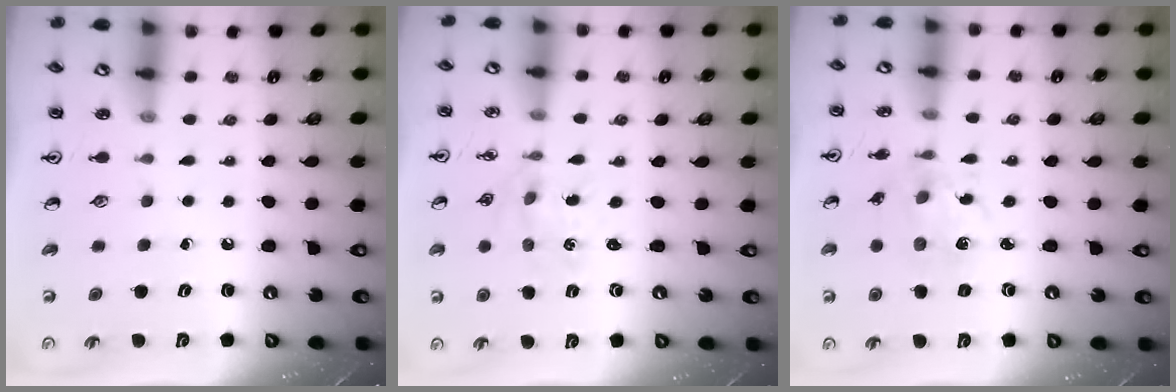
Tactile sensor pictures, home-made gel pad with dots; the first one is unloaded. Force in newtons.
{"total": 1.0, "press": 0.9, "slide": 0.2}
{"total": 4.0, "press": 3.8, "slide": 1.3}